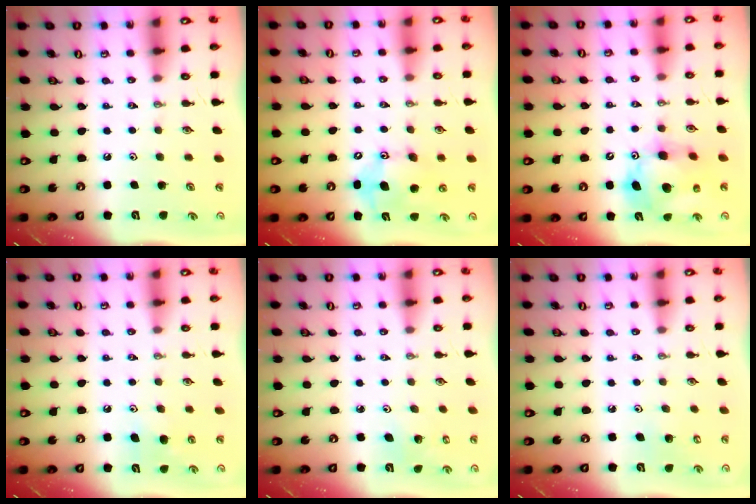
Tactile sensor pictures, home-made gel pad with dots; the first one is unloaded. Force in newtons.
{"total": 11.8, "press": 11.6, "slide": 1.9}
{"total": 13.1, "press": 13.0, "slide": 1.6}
{"total": 7.5, "press": 7.4, "slide": 1.0}
{"total": 4.0, "press": 3.9, "slide": 0.8}
{"total": 5.2, "press": 5.1, "slide": 0.5}